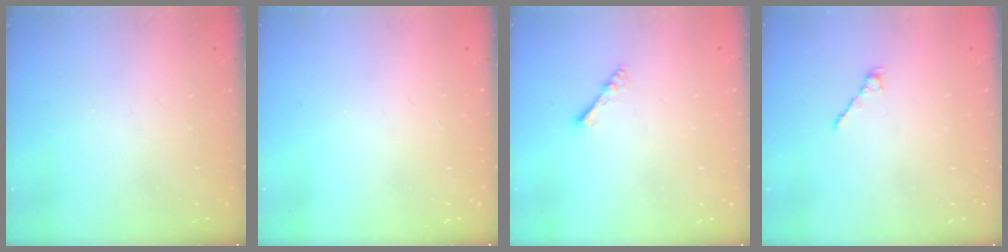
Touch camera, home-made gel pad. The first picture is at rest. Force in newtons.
{"total": 0.0}
{"total": 3.5, "press": 3.5, "slide": 0.6}
{"total": 1.7, "press": 1.5, "slide": 0.6}